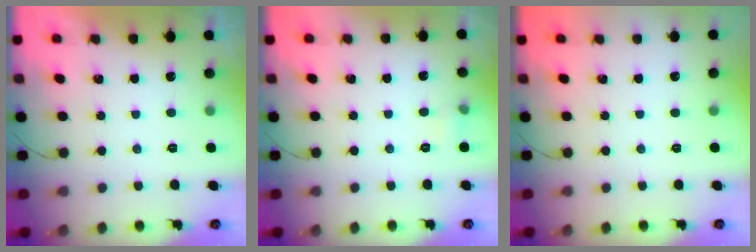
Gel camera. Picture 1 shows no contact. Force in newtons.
{"total": 4.1, "press": 3.9, "slide": 1.3}
{"total": 0.0}